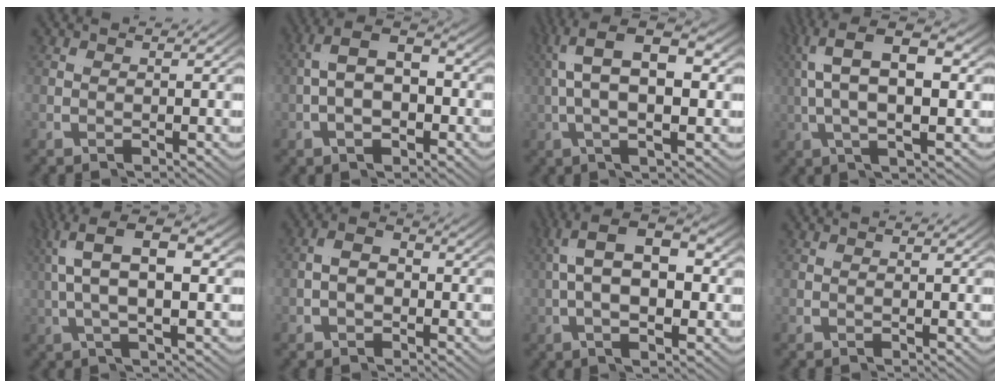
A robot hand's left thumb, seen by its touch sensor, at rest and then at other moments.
{"total": 7.7, "force": [0.3, 4.8, 6.0], "torque": [-0.099, 0.002, -0.005]}
{"total": 8.2, "force": [2.6, 1.5, 7.6], "torque": [-0.131, 0.028, 0.025]}
{"total": 7.5, "force": [3.6, 0.5, 6.6], "torque": [-0.110, 0.039, 0.038]}
{"total": 7.0, "force": [3.3, 0.4, 6.1], "torque": [-0.114, 0.029, 0.041]}
{"total": 3.9, "force": [-0.7, 3.0, 2.3], "torque": [-0.031, 0.001, -0.020]}
{"total": 7.6, "force": [1.2, 2.4, 7.1], "torque": [-0.113, 0.013, 0.010]}
{"total": 0.0}